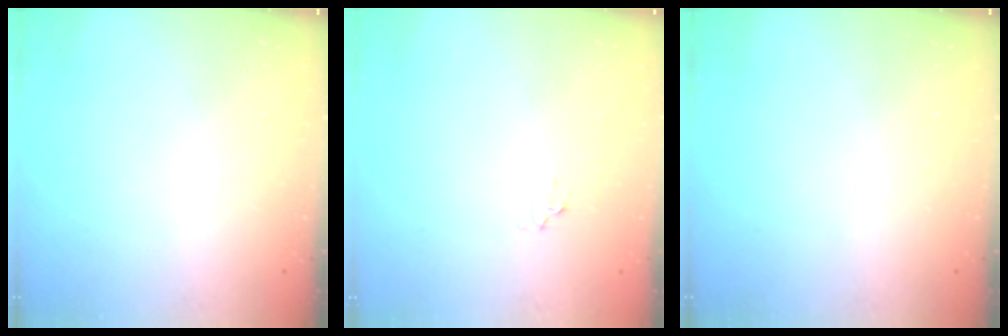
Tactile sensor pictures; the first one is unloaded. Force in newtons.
{"total": 3.0, "press": 3.0, "slide": 0.5}
{"total": 0.0}